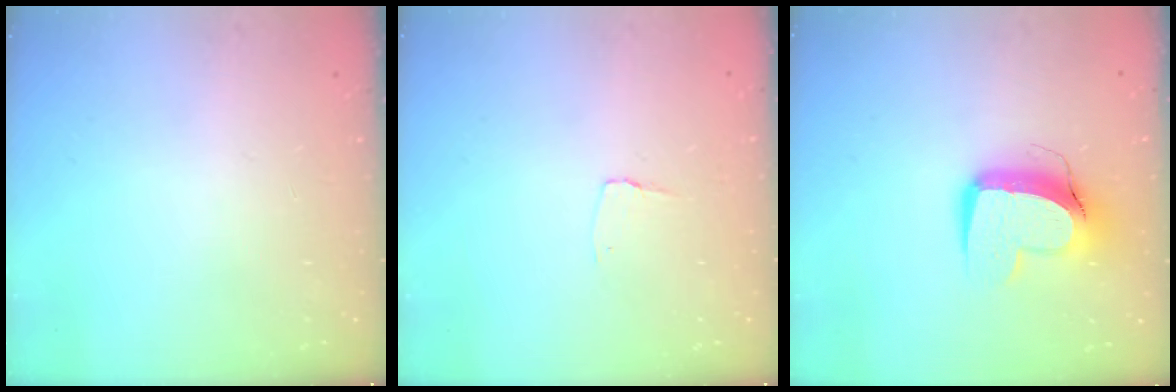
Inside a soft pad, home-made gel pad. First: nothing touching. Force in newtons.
{"total": 2.9, "press": 2.9, "slide": 0.3}
{"total": 13.0, "press": 12.9, "slide": 1.7}